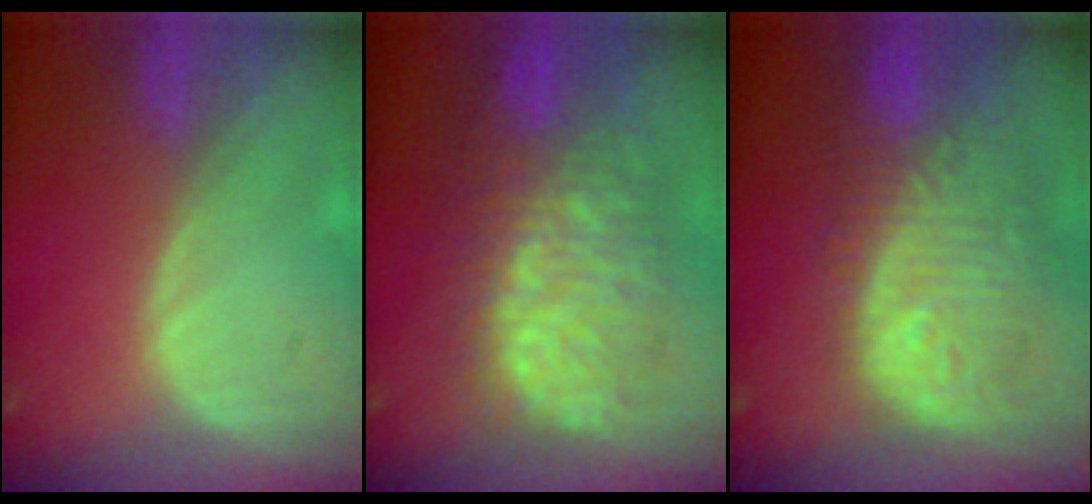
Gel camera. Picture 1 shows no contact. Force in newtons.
{"total": 12.2, "press": 12.2, "slide": 1.4}
{"total": 12.1, "press": 10.9, "slide": 5.4}